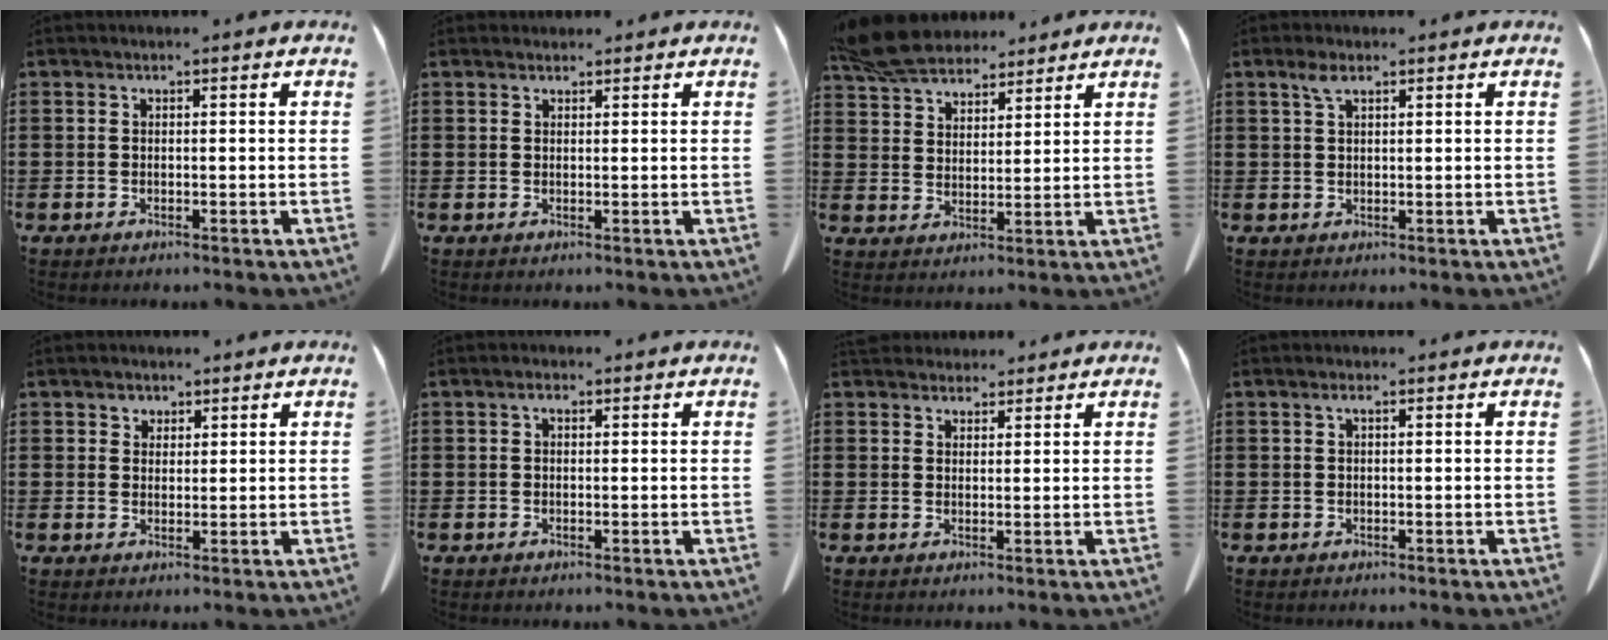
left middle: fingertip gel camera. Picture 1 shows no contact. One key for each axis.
{"total": 1.0, "fx": 1.0, "fy": 0.3, "fz": 0.0, "tx": -0.002, "ty": 0.000, "tz": 0.021}
{"total": 8.6, "fx": 7.6, "fy": 2.8, "fz": 2.9, "tx": -0.086, "ty": -0.013, "tz": 0.146}
{"total": 2.4, "fx": 1.3, "fy": 0.8, "fz": 1.8, "tx": -0.041, "ty": 0.003, "tz": 0.023}
{"total": 1.9, "fx": 1.5, "fy": 1.1, "fz": 0.0, "tx": 0.002, "ty": 0.001, "tz": 0.027}
{"total": 1.2, "fx": 0.4, "fy": 0.6, "fz": 0.9, "tx": -0.020, "ty": 0.006, "tz": 0.006}
{"total": 3.1, "fx": 2.9, "fy": 1.1, "fz": 0.3, "tx": -0.006, "ty": -0.008, "tz": 0.055}
{"total": 0.9, "fx": 0.3, "fy": 0.2, "fz": 0.9, "tx": -0.018, "ty": 0.002, "tz": 0.006}